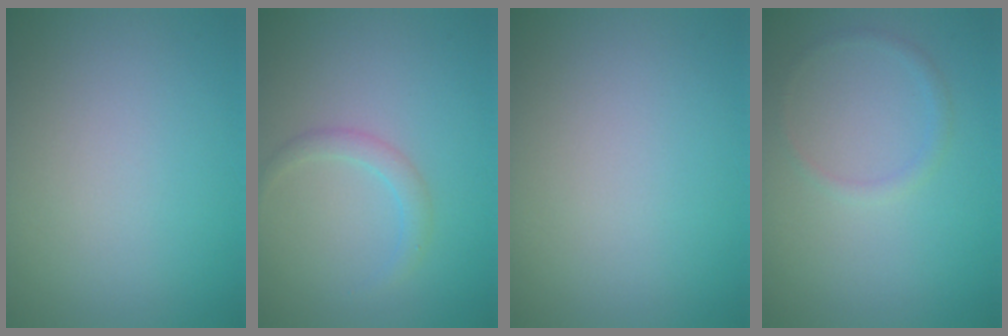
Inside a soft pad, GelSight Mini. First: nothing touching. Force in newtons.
{"total": 1.5, "press": 1.5, "slide": 0.1}
{"total": 0.0}
{"total": 0.9, "press": 0.9, "slide": 0.1}